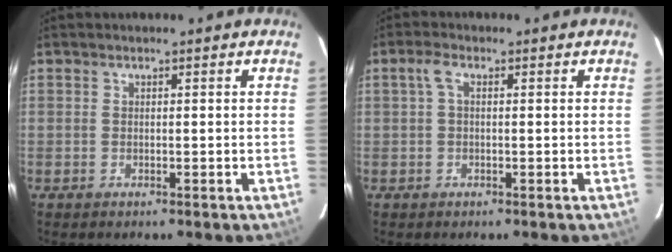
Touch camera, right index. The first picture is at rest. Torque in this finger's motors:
{"motor_torque": [0.42, 0.12, 0.22, 0.04]}